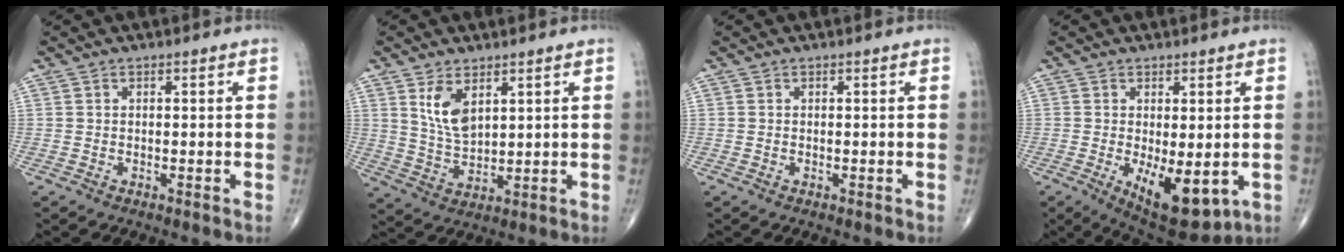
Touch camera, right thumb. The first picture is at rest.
{"total": 6.8, "force": [3.1, 3.5, 4.9], "torque": [-0.081, -0.020, 0.069]}
{"total": 0.0}
{"total": 10.6, "force": [-2.3, 4.6, 9.2], "torque": [-0.122, -0.022, -0.018]}